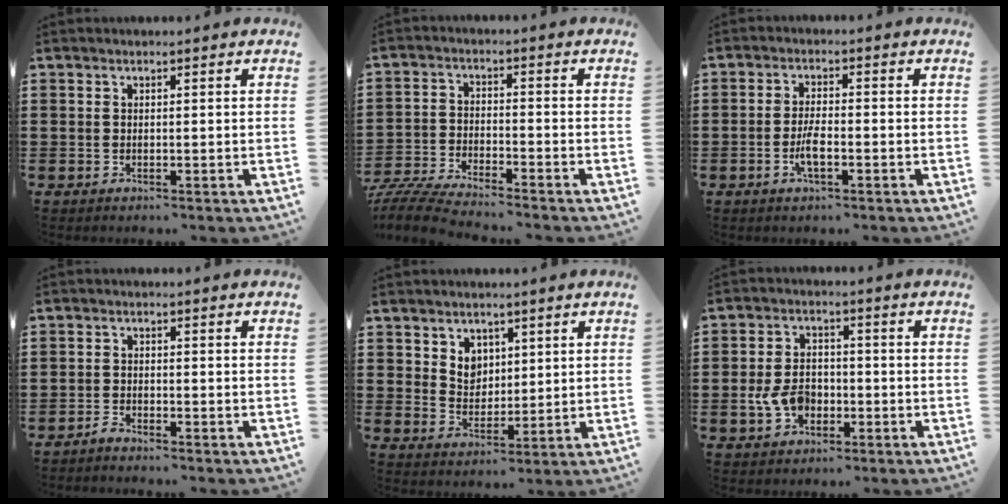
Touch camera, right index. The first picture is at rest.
{"total": 5.5, "force": [-5.4, -0.1, 1.3], "torque": [-0.047, -0.012, -0.111]}
{"total": 3.8, "force": [-1.5, 1.1, 3.4], "torque": [-0.073, -0.001, -0.030]}
{"total": 1.7, "force": [-1.7, 0.0, 0.1], "torque": [-0.008, 0.003, -0.034]}
{"total": 4.2, "force": [2.5, 3.3, 0.7], "torque": [-0.023, 0.004, 0.044]}
{"total": 6.1, "force": [-1.7, 4.2, 4.1], "torque": [-0.099, 0.006, -0.036]}